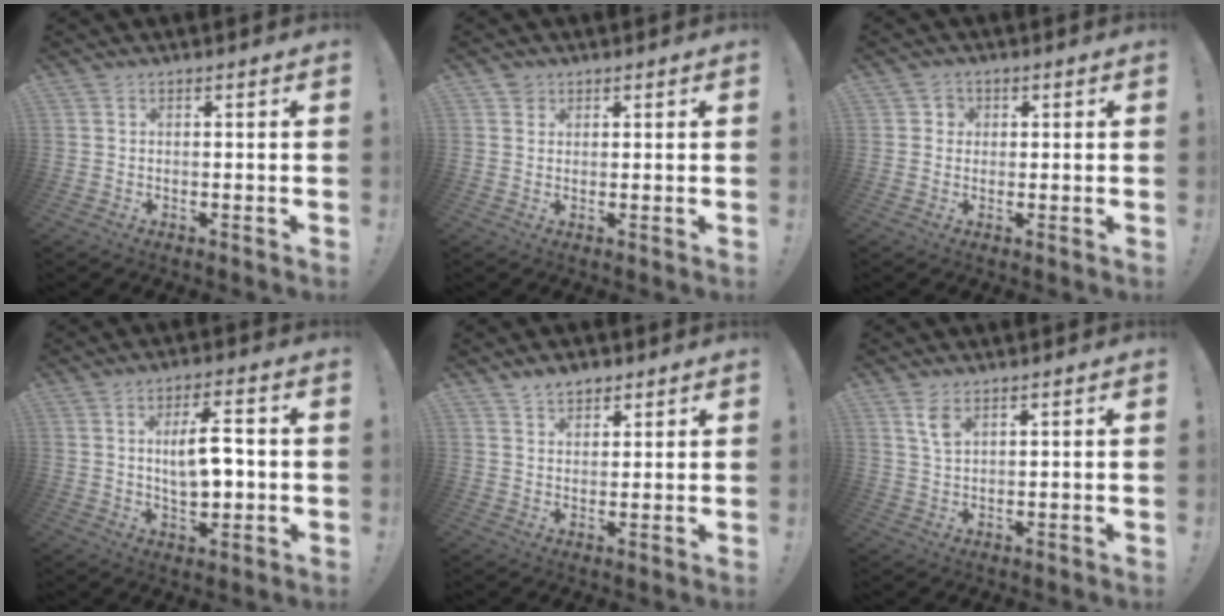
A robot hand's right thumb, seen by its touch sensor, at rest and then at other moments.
{"total": 2.0, "force": [1.2, 1.5, 0.2], "torque": [-0.007, 0.000, 0.023]}
{"total": 2.6, "force": [0.1, 2.5, 0.7], "torque": [-0.006, 0.002, 0.000]}
{"total": 10.0, "force": [0.5, 4.4, 9.0], "torque": [-0.144, -0.003, 0.005]}
{"total": 4.8, "force": [3.6, 2.8, 1.2], "torque": [-0.020, -0.016, 0.067]}
{"total": 4.4, "force": [2.3, 2.0, 3.2], "torque": [-0.058, -0.007, 0.041]}